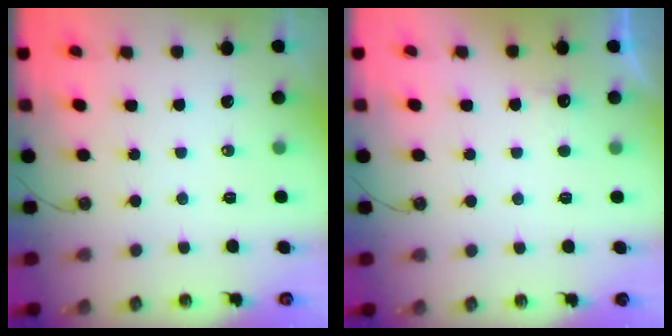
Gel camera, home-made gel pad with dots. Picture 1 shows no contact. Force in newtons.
{"total": 1.5, "press": 1.4, "slide": 0.6}